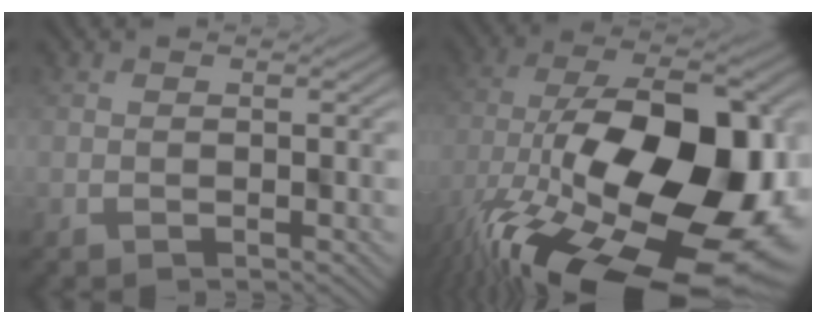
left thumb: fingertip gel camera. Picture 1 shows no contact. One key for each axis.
{"total": 20.2, "fx": -4.9, "fy": 10.6, "fz": 16.5, "tx": -0.307, "ty": -0.040, "tz": -0.053}